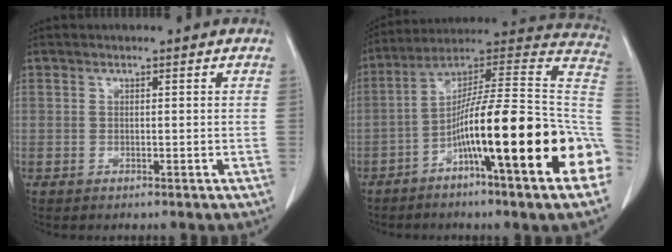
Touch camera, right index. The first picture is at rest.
{"total": 27.2, "force": [-8.7, 1.1, 25.7], "torque": [-0.303, 0.007, -0.148]}